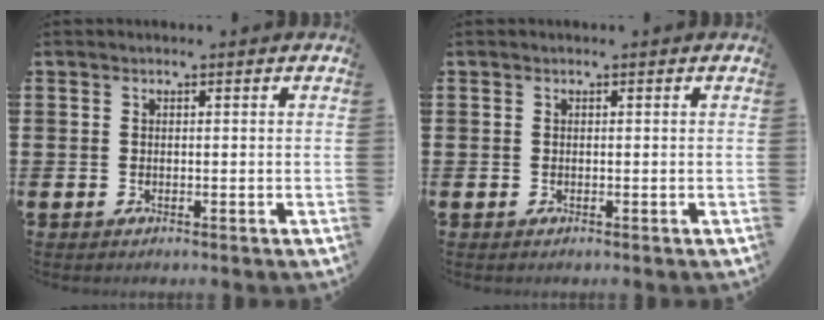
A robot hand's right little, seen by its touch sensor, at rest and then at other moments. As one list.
[{"total": 0.0}]